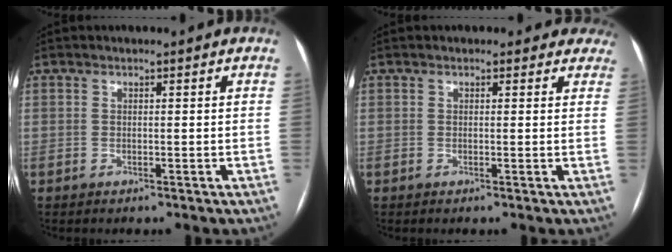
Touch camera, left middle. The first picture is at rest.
{"total": 4.7, "force": [4.1, 2.3, 0.2], "torque": [0.026, 0.000, 0.020]}